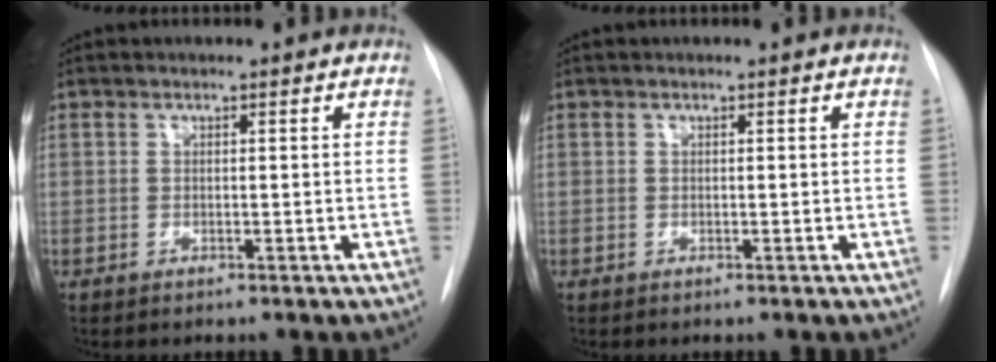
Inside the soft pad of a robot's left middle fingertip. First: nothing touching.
{"total": 0.0}